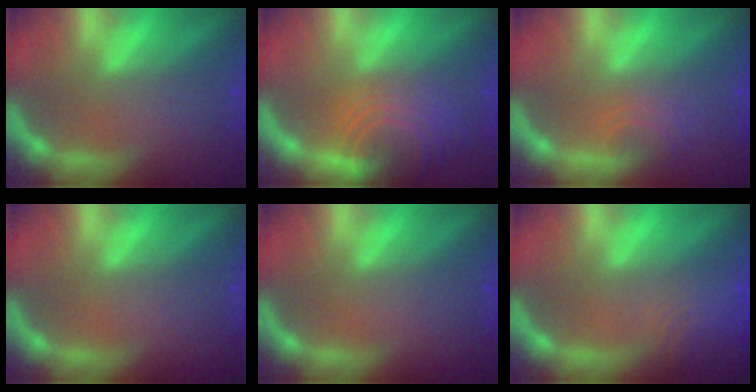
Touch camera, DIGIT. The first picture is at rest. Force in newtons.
{"total": 8.5}
{"total": 2.4}
{"total": 0.0}
{"total": 0.0}
{"total": 6.1}